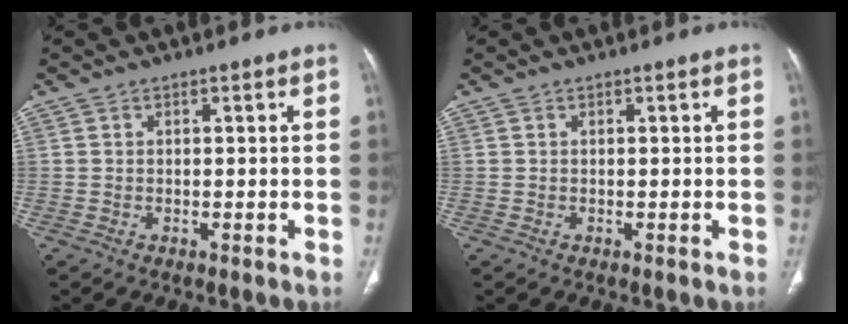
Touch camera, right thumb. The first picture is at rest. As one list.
[{"total": 0.0}]